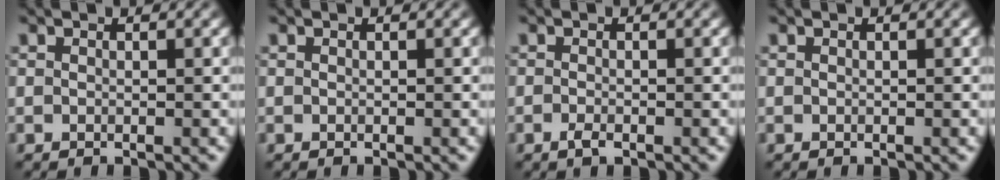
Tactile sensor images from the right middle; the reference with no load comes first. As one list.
[{"total": 0.0}, {"total": 1.1, "force": [-0.6, 0.4, 0.8], "torque": [-0.017, -0.002, -0.012]}, {"total": 0.0}]